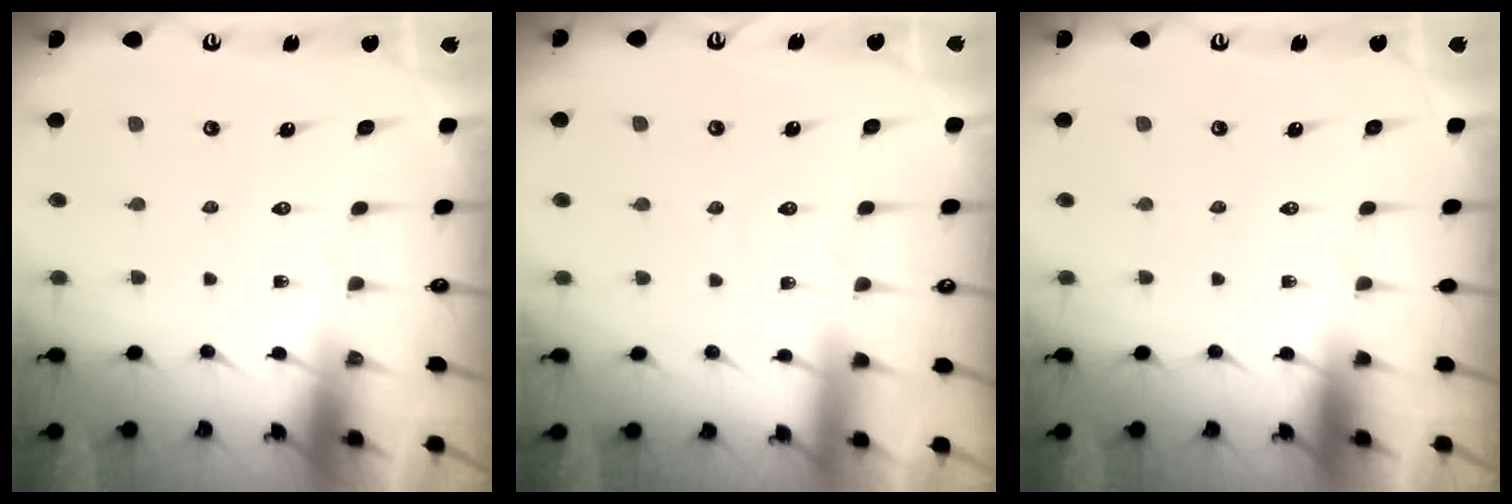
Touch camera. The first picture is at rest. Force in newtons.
{"total": 2.7, "press": 2.7, "slide": 0.3}
{"total": 0.0}